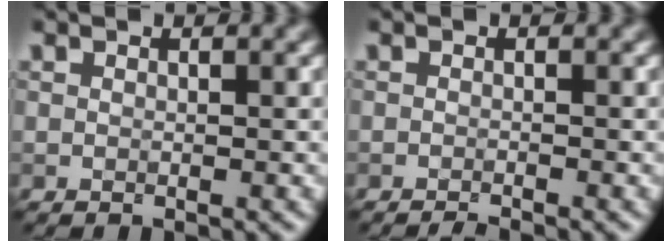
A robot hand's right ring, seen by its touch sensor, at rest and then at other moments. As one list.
[{"total": 1.1, "force": [-1.0, 0.1, 0.5], "torque": [-0.001, 0.000, -0.021]}]